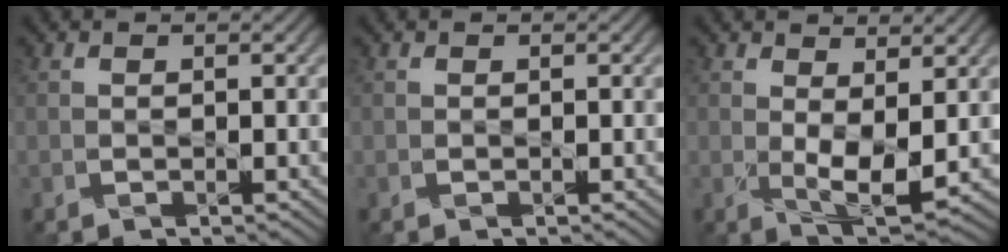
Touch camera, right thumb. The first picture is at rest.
{"total": 0.0}
{"total": 5.3, "force": [0.7, 2.6, 4.5], "torque": [-0.098, -0.011, 0.021]}